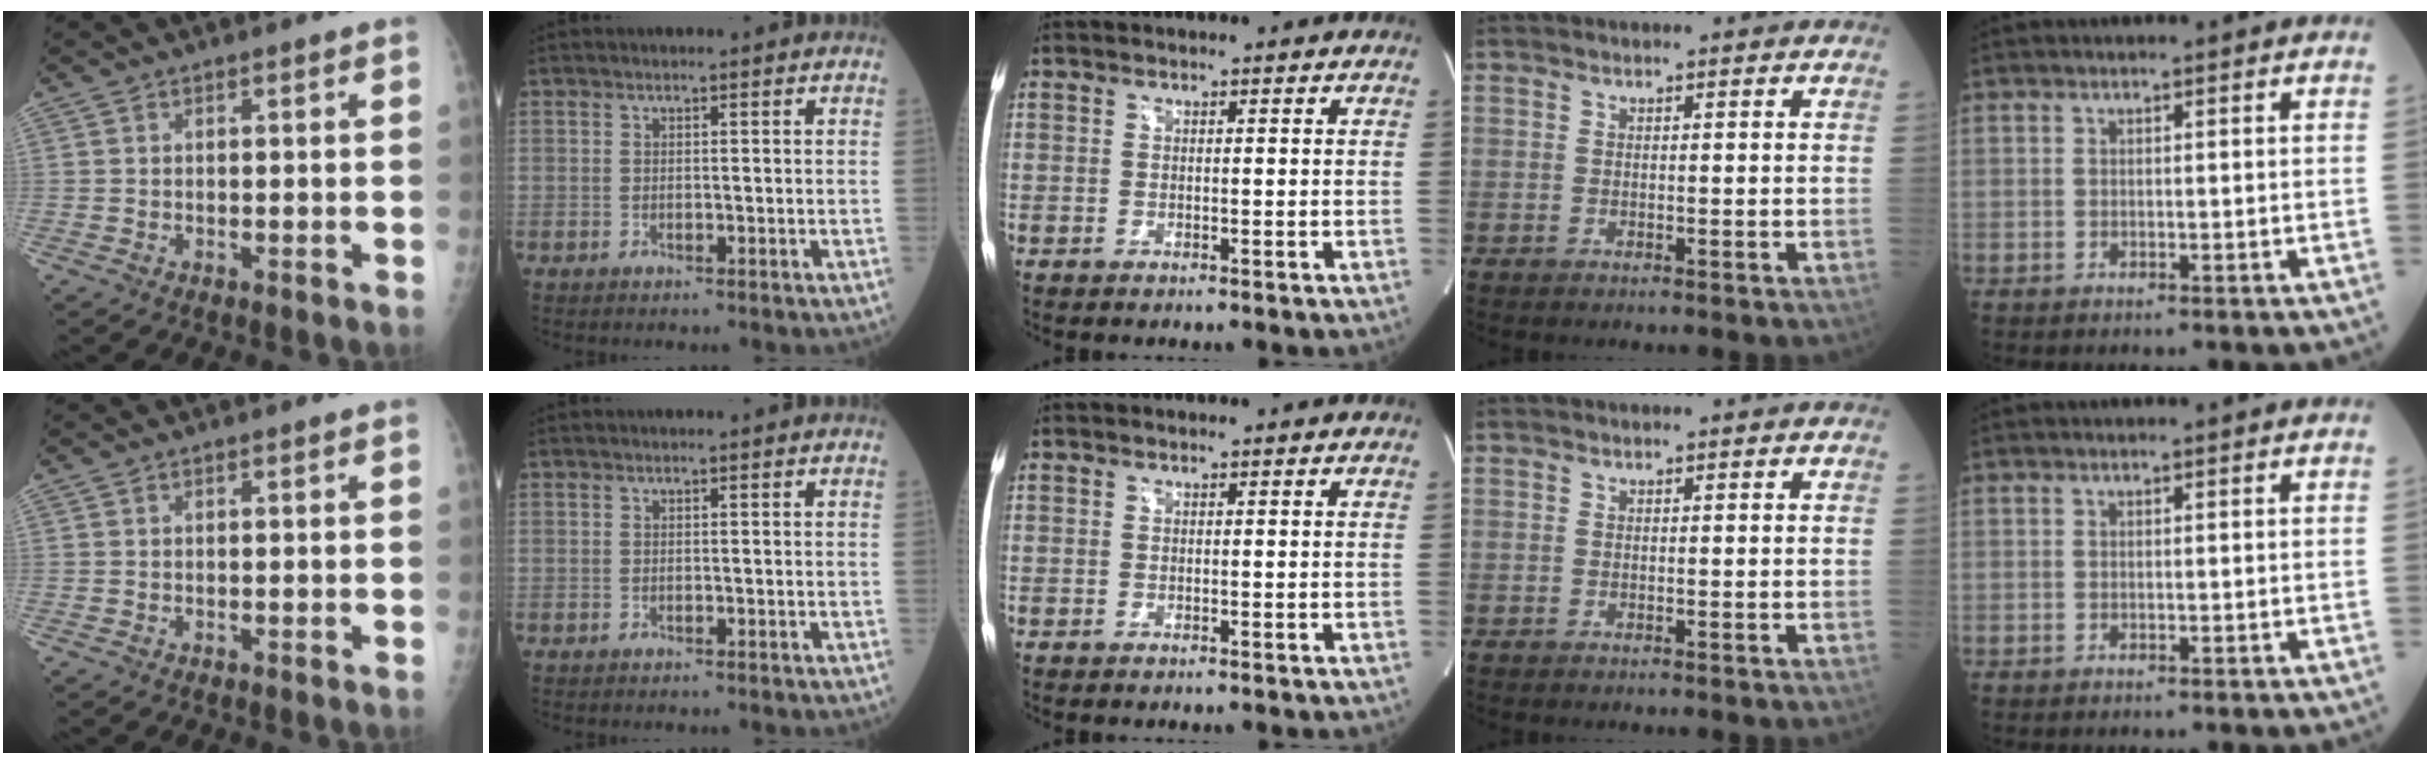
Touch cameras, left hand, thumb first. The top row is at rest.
{}